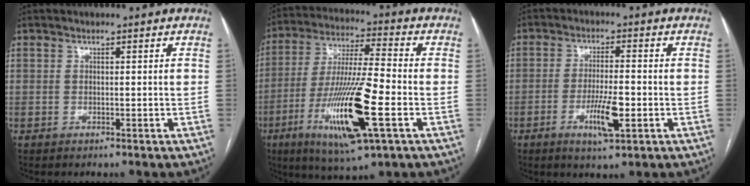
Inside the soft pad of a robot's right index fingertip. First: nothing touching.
{"total": 17.7, "force": [-6.1, 1.8, 16.6], "torque": [-0.332, -0.026, -0.105]}
{"total": 6.6, "force": [-2.3, 1.1, 6.0], "torque": [-0.114, -0.008, -0.037]}